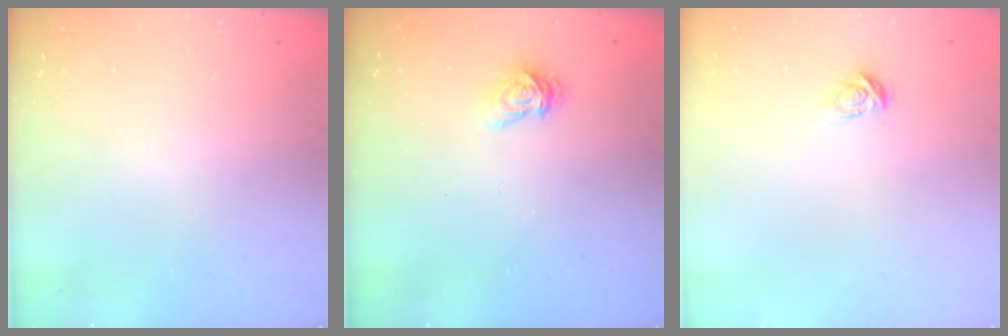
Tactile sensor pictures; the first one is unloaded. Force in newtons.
{"total": 3.8, "press": 3.8, "slide": 0.4}
{"total": 3.7, "press": 3.7, "slide": 0.3}